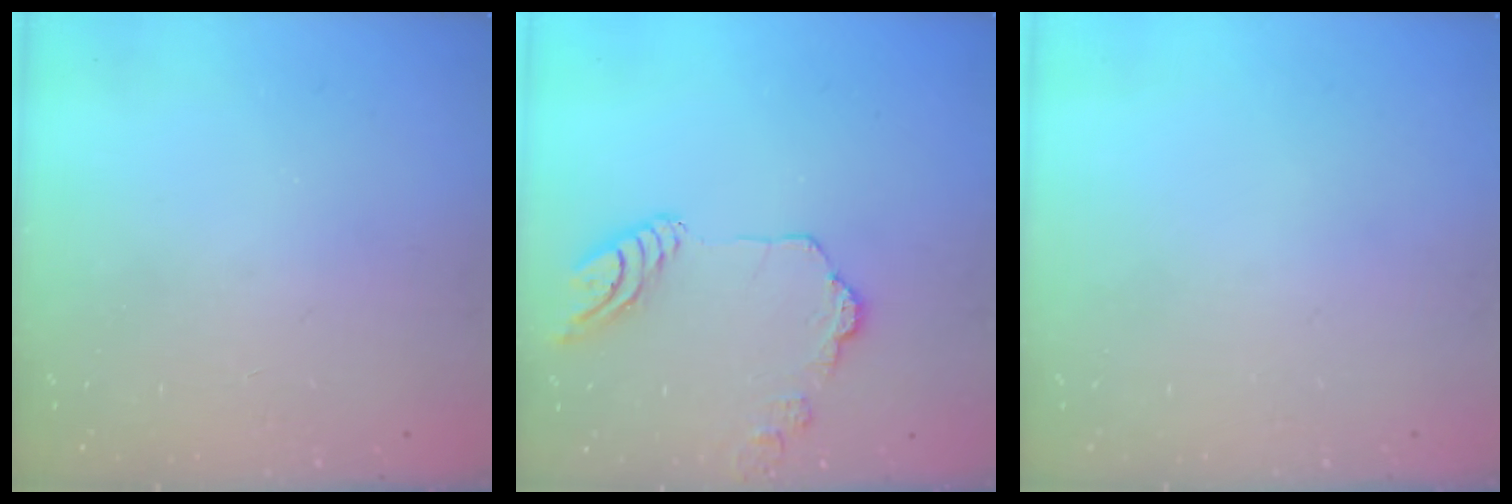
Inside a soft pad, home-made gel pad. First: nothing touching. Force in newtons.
{"total": 13.1, "press": 13.1, "slide": 1.3}
{"total": 0.0}